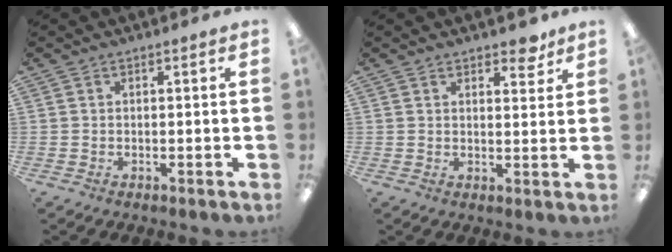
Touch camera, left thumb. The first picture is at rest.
{"total": 4.2, "force": [3.4, 1.8, 1.7], "torque": [-0.007, -0.018, 0.056]}